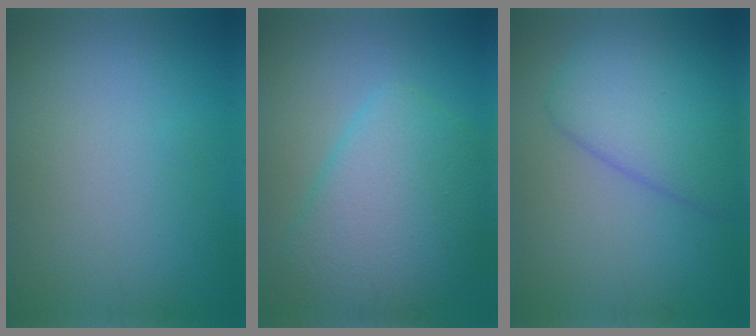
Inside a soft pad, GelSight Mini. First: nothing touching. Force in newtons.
{"total": 7.4, "press": 7.4, "slide": 0.4}
{"total": 5.8, "press": 5.8, "slide": 0.4}